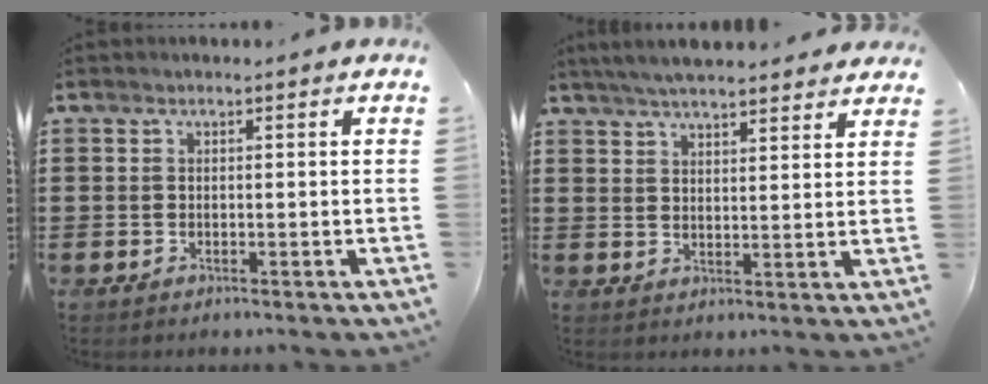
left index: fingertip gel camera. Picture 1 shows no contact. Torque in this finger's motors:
{"motor_torque": [1.21, -0.93, 1.05, 0.14]}